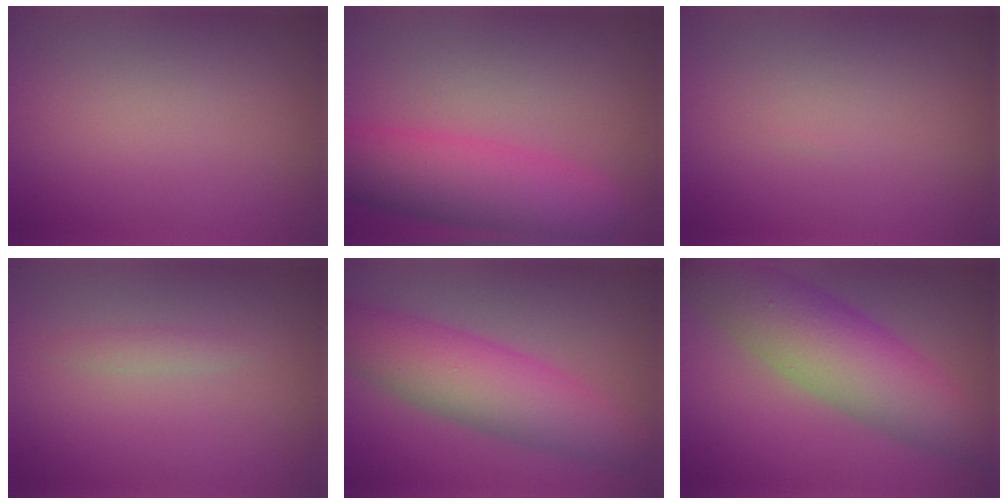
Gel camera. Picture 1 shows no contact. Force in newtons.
{"total": 6.9, "press": 6.9, "slide": 0.2}
{"total": 0.0}
{"total": 0.9, "press": 0.9, "slide": 0.0}
{"total": 6.9, "press": 6.9, "slide": 0.1}
{"total": 8.2, "press": 8.2, "slide": 0.1}